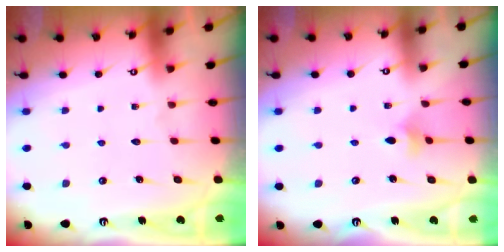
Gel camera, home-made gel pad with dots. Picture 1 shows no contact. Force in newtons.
{"total": 4.3, "press": 4.2, "slide": 0.9}